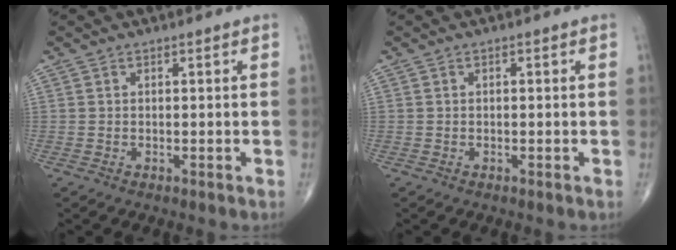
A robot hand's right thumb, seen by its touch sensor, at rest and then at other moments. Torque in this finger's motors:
{"motor_torque": [-0.23, -0.05, -0.28, -0.19, -0.01]}